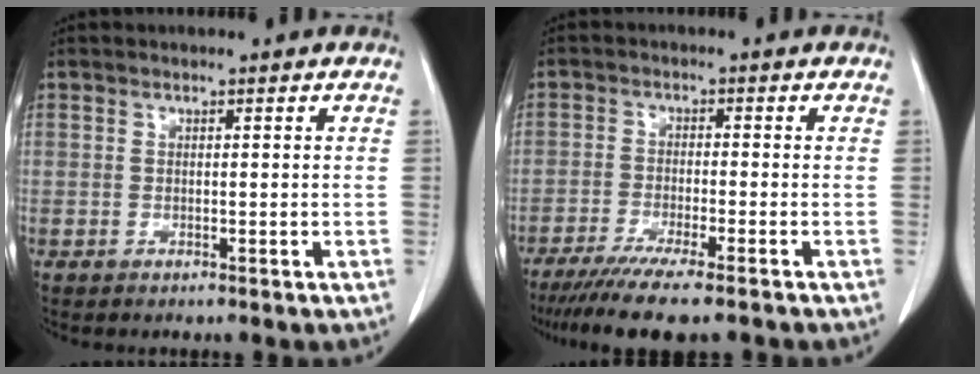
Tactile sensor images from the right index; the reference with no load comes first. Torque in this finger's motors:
{"motor_torque": [1.16, -0.98, 0.46, 0.16]}